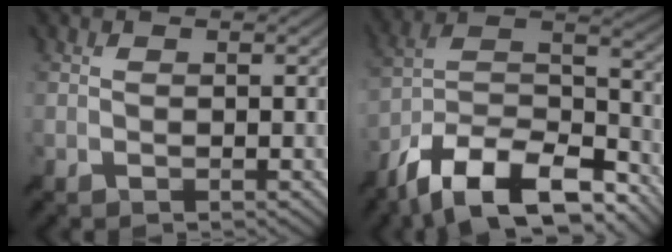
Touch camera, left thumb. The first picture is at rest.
{"total": 15.9, "force": [-11.5, 6.0, 9.3], "torque": [-0.210, -0.014, -0.194]}